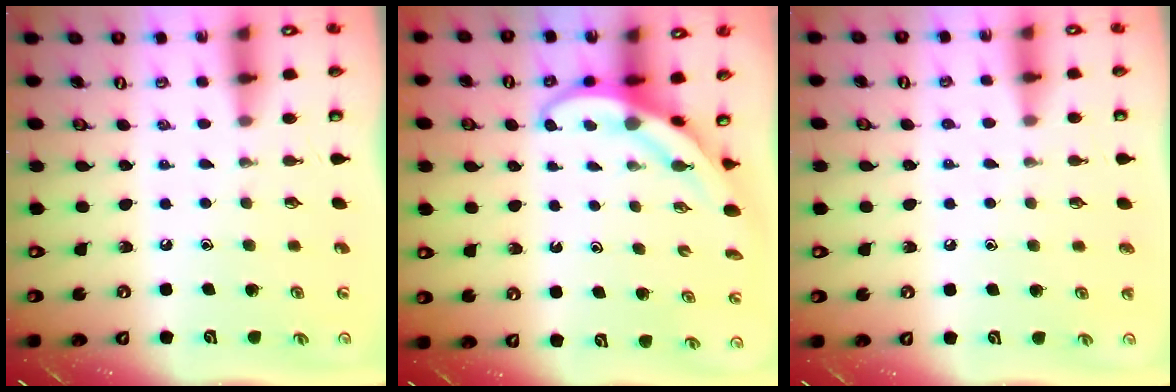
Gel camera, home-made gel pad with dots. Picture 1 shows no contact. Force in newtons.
{"total": 4.0, "press": 4.0, "slide": 0.3}
{"total": 6.9, "press": 6.8, "slide": 0.8}